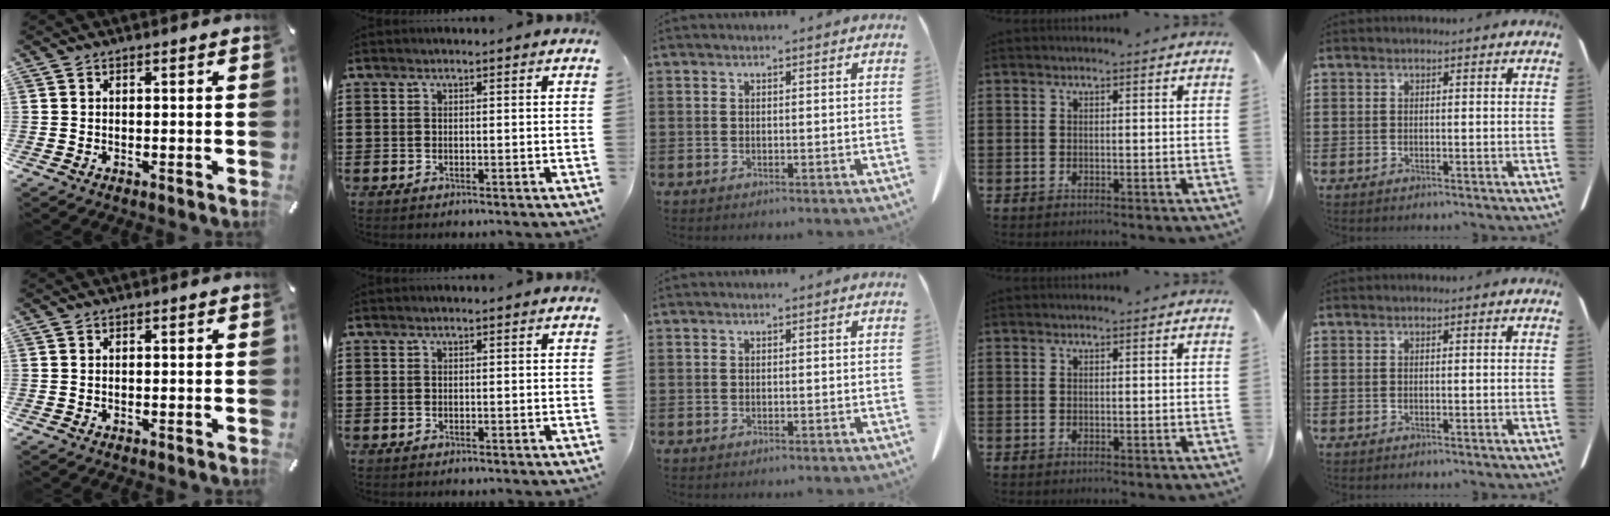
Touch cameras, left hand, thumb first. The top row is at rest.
{}